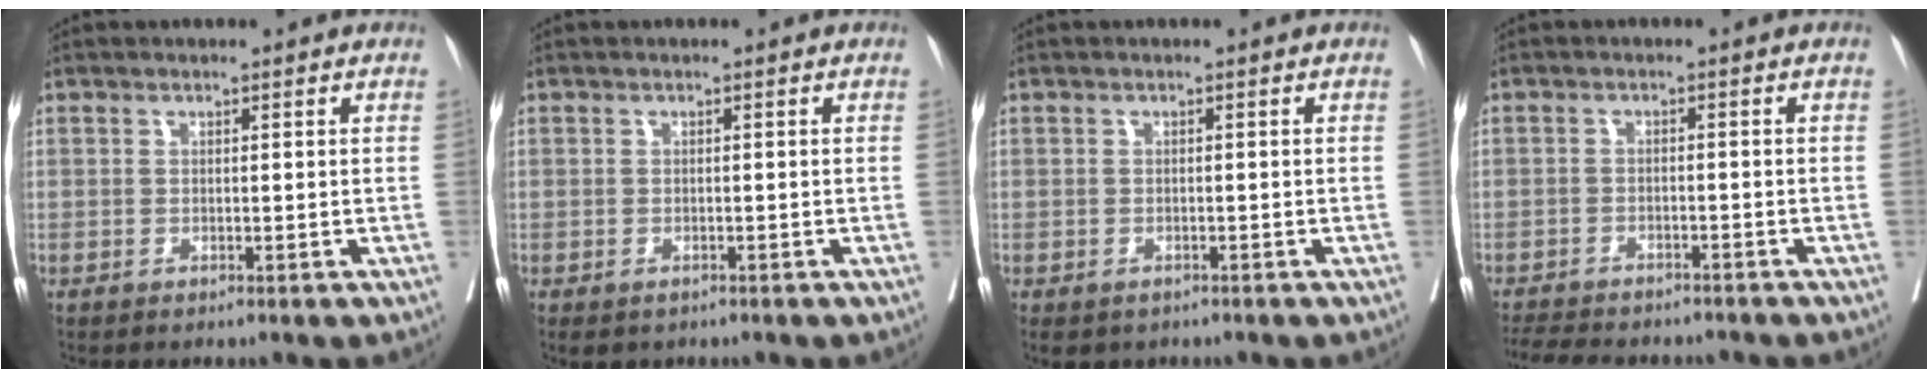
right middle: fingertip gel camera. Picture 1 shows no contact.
{"total": 2.0, "force": [-1.3, 1.3, 0.7], "torque": [-0.012, -0.004, -0.015]}
{"total": 3.9, "force": [-2.6, 2.6, 1.3], "torque": [-0.022, -0.005, -0.033]}
{"total": 10.5, "force": [-9.5, 2.7, 3.8], "torque": [-0.070, -0.006, -0.132]}